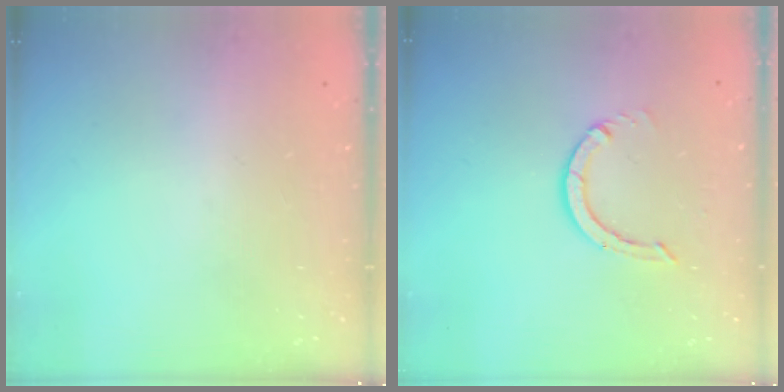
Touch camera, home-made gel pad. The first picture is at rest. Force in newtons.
{"total": 3.7, "press": 3.7, "slide": 0.3}